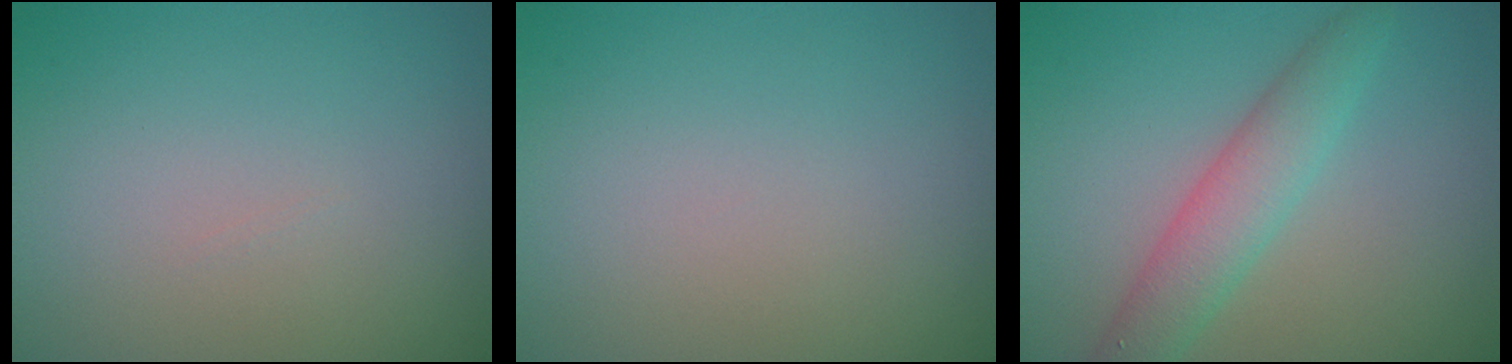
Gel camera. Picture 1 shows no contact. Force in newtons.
{"total": 0.0}
{"total": 3.9, "press": 3.9, "slide": 0.0}